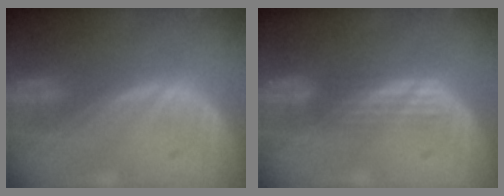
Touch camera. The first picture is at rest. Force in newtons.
{"total": 3.1, "press": 2.6, "slide": 1.5}